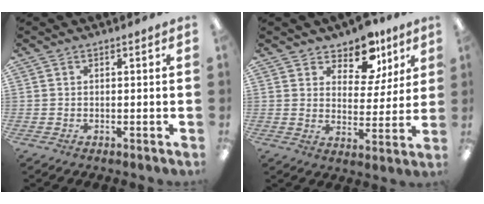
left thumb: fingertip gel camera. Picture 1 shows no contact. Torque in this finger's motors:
{"motor_torque": [-0.04, -0.02, 0.23, -0.19, -0.03]}